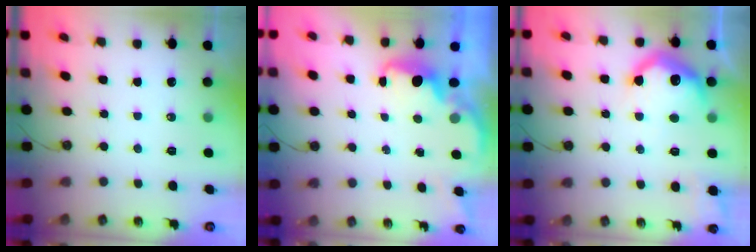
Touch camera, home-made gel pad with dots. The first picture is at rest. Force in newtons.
{"total": 1.9, "press": 1.7, "slide": 0.7}
{"total": 15.8, "press": 15.7, "slide": 1.2}